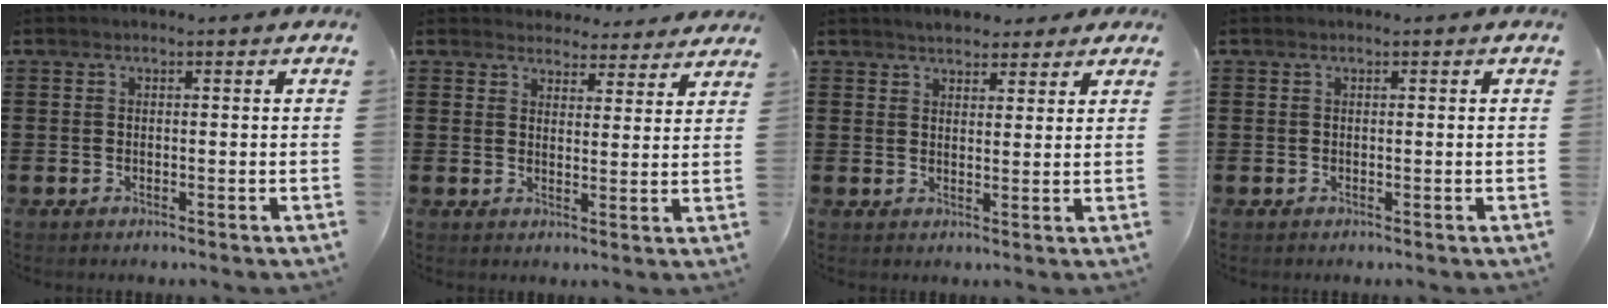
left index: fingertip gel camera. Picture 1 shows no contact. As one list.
[{"total": 4.0, "force": [3.8, 1.1, 0.1], "torque": [-0.019, -0.013, 0.070]}, {"total": 3.1, "force": [2.8, 1.2, 0.4], "torque": [-0.017, 0.004, 0.053]}, {"total": 0.0}]